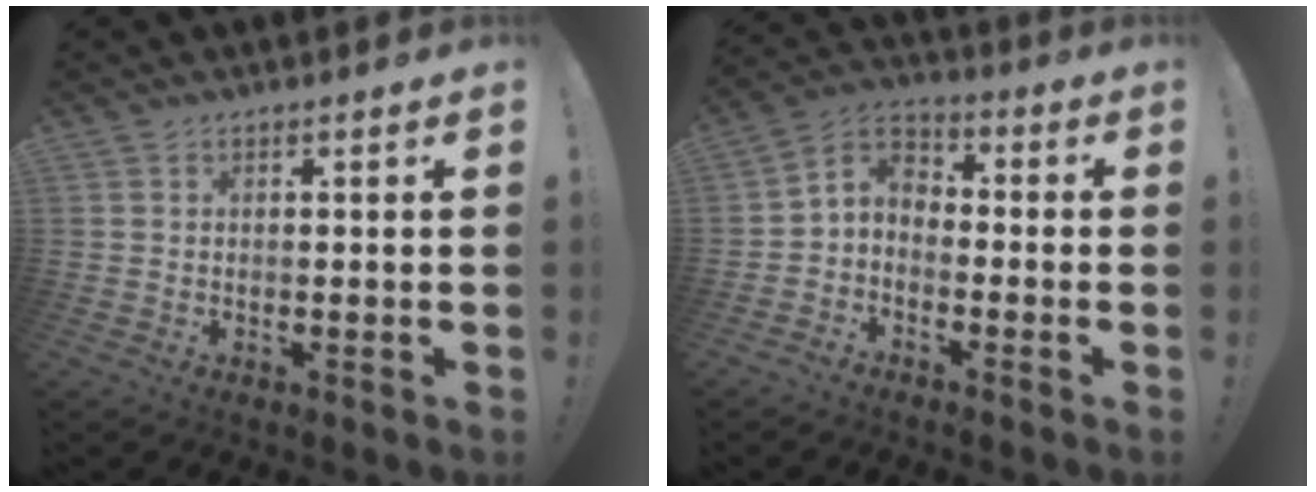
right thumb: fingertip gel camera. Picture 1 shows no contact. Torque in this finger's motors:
{"motor_torque": [0.04, 0.04, 0.11, 0.12, -0.06]}